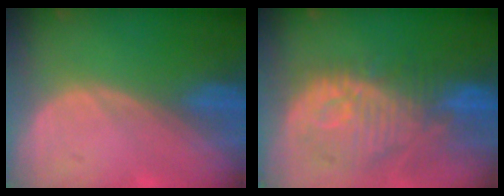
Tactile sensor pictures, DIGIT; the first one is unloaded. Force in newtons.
{"total": 12.2, "press": 10.9, "slide": 5.4}